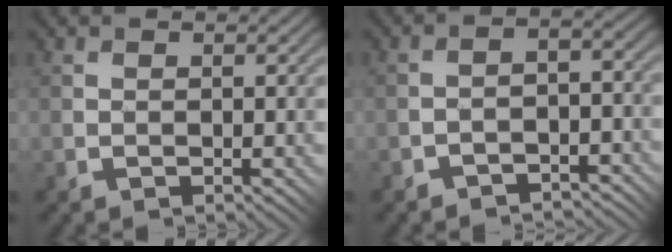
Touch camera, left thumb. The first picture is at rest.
{"total": 3.1, "force": [-2.6, 1.2, 1.1], "torque": [-0.008, 0.006, -0.053]}